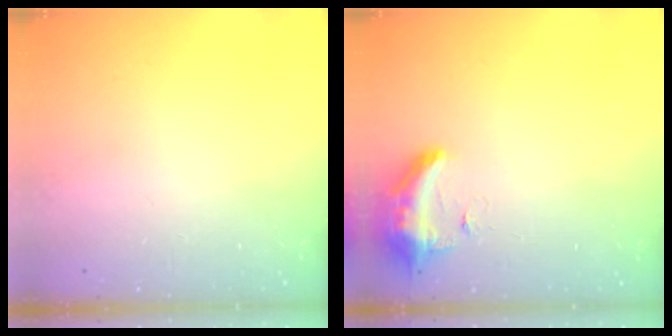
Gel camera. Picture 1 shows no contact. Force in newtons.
{"total": 12.6, "press": 10.6, "slide": 6.9}